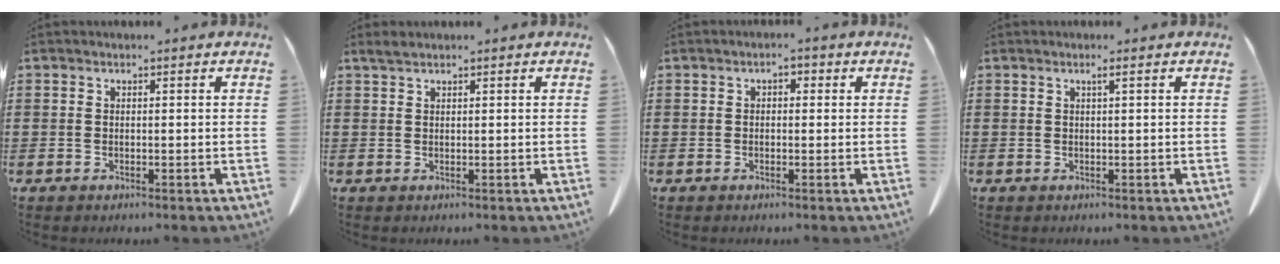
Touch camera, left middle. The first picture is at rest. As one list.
[{"total": 1.3, "force": [1.0, 0.3, 0.8], "torque": [-0.018, 0.001, 0.019]}, {"total": 1.3, "force": [-0.2, 0.8, 1.0], "torque": [-0.022, 0.006, -0.006]}, {"total": 0.8, "force": [0.4, -0.1, 0.8], "torque": [-0.014, -0.002, 0.007]}]